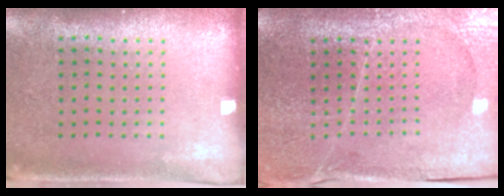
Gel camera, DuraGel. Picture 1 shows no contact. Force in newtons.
{"total": 3.7, "press": 3.5, "slide": 1.2}